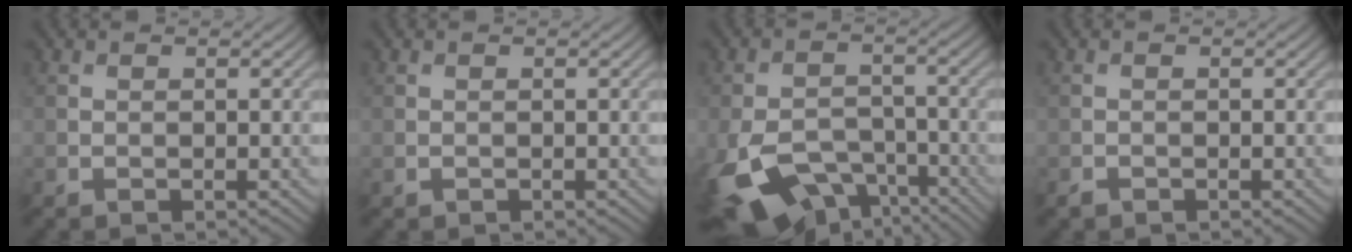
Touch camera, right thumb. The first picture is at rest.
{"total": 0.0}
{"total": 12.1, "force": [-7.0, 7.0, 6.9], "torque": [-0.174, -0.039, -0.115]}
{"total": 0.6, "force": [-0.6, 0.3, 0.1], "torque": [-0.001, -0.003, -0.011]}